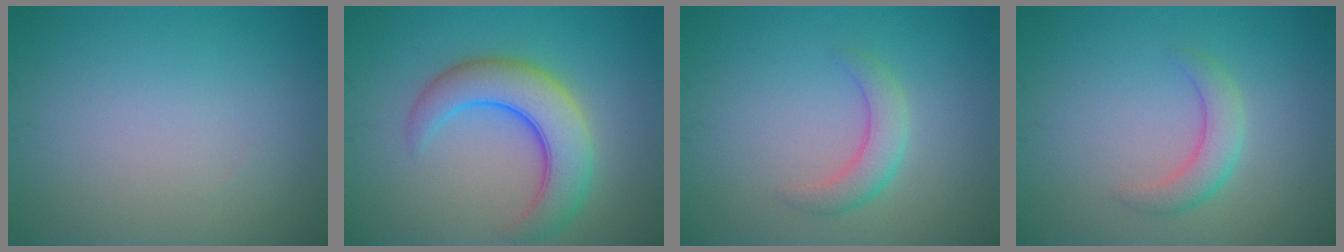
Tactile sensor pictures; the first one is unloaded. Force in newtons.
{"total": 6.7, "press": 6.7, "slide": 0.3}
{"total": 2.6, "press": 2.6, "slide": 0.3}
{"total": 2.6, "press": 2.6, "slide": 0.3}